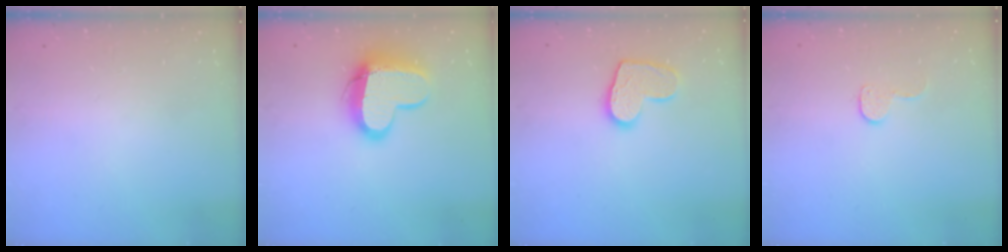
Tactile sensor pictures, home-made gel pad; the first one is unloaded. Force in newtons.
{"total": 14.4, "press": 14.4, "slide": 1.0}
{"total": 10.6, "press": 10.6, "slide": 0.8}
{"total": 6.4, "press": 6.4, "slide": 0.4}